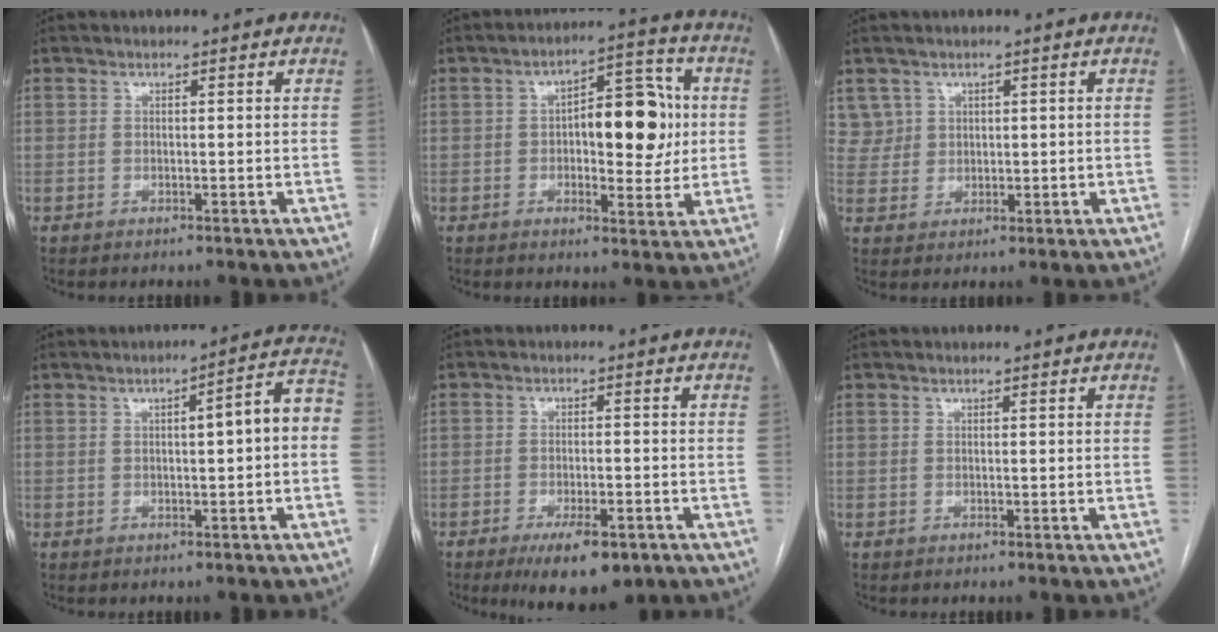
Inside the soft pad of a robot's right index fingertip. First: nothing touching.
{"total": 11.4, "force": [0.7, 4.7, 10.4], "torque": [-0.142, 0.028, 0.013]}
{"total": 3.8, "force": [2.0, 3.3, -0.2], "torque": [0.012, 0.012, 0.042]}
{"total": 6.7, "force": [-0.1, 0.8, 6.7], "torque": [-0.082, 0.026, -0.005]}
{"total": 8.3, "force": [-5.0, 2.9, 5.9], "torque": [-0.089, -0.008, -0.072]}
{"total": 0.0}